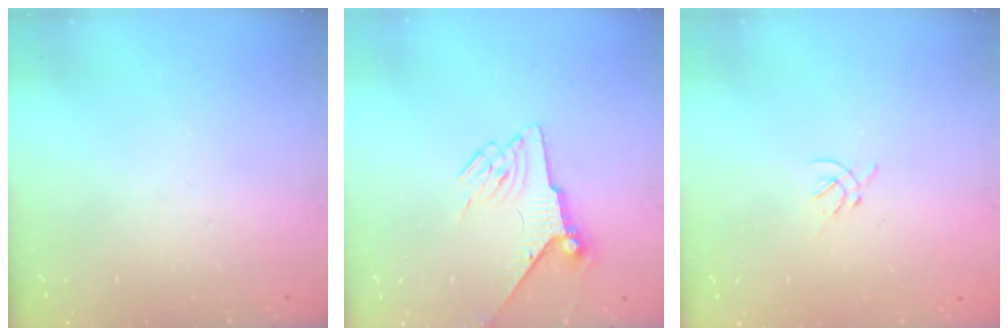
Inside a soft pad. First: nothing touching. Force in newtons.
{"total": 6.3, "press": 6.2, "slide": 1.0}
{"total": 1.2, "press": 1.1, "slide": 0.5}